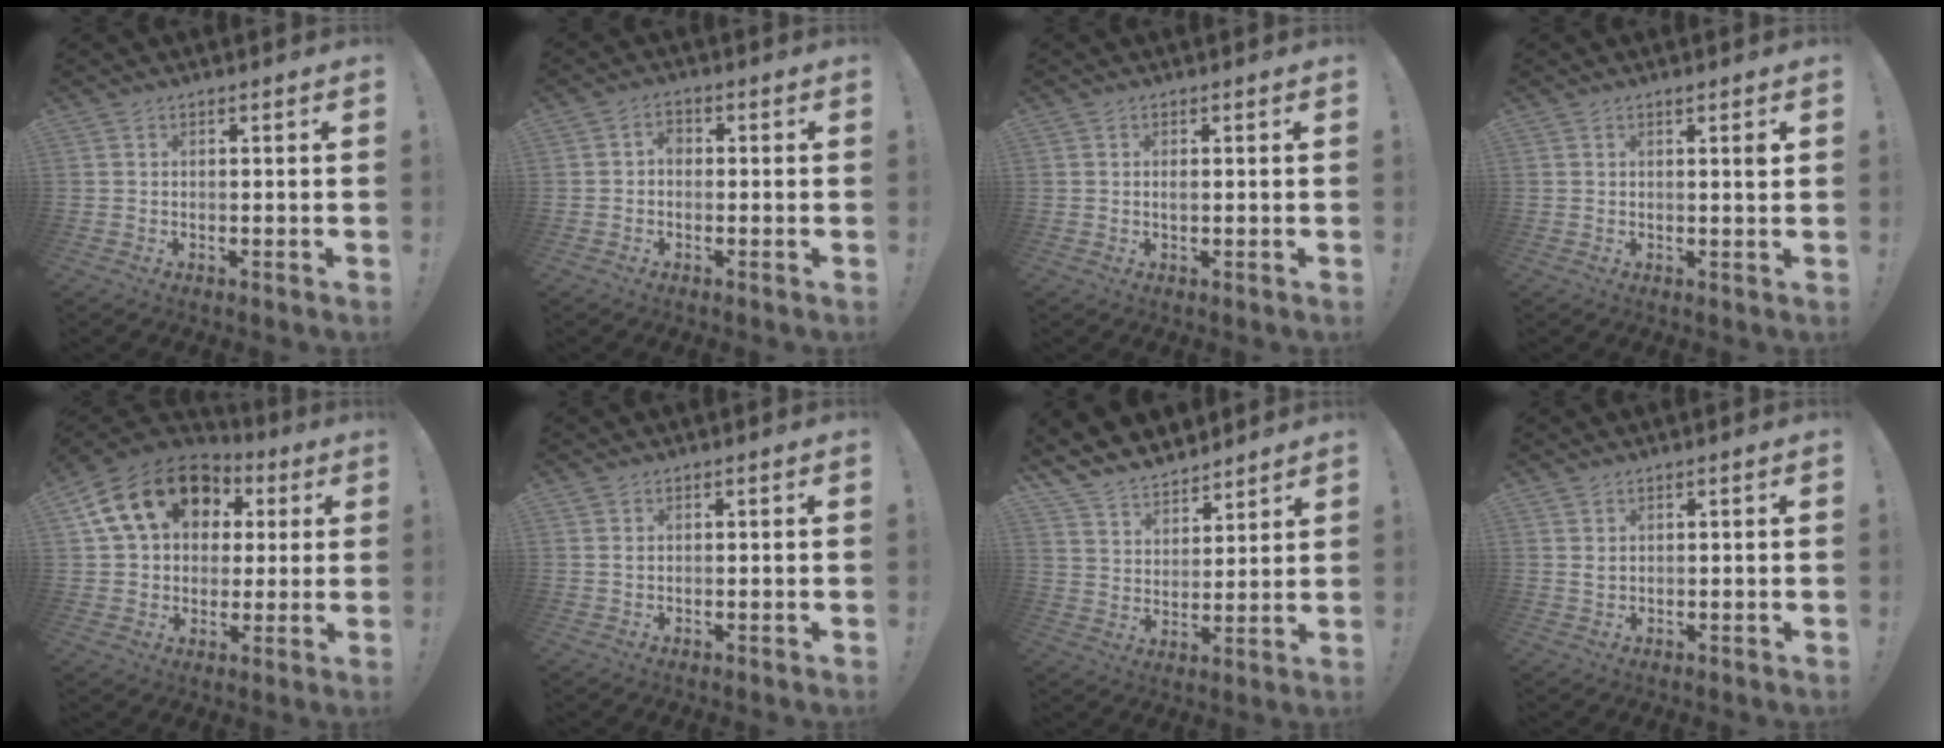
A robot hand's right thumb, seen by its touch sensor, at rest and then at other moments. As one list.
[{"total": 2.7, "force": [-0.7, 1.9, 1.8], "torque": [-0.032, 0.009, -0.014]}, {"total": 0.7, "force": [0.1, 0.5, 0.6], "torque": [-0.005, -0.001, 0.000]}, {"total": 1.6, "force": [0.9, -0.2, 1.3], "torque": [-0.015, -0.005, 0.012]}, {"total": 19.9, "force": [7.5, 14.3, 11.6], "torque": [-0.190, -0.011, 0.141]}, {"total": 0.6, "force": [0.4, 0.4, 0.3], "torque": [-0.006, 0.001, 0.007]}, {"total": 8.4, "force": [7.4, 3.8, 1.1], "torque": [-0.042, -0.066, 0.146]}, {"total": 1.4, "force": [0.9, 0.5, 0.9], "torque": [-0.014, -0.003, 0.015]}]